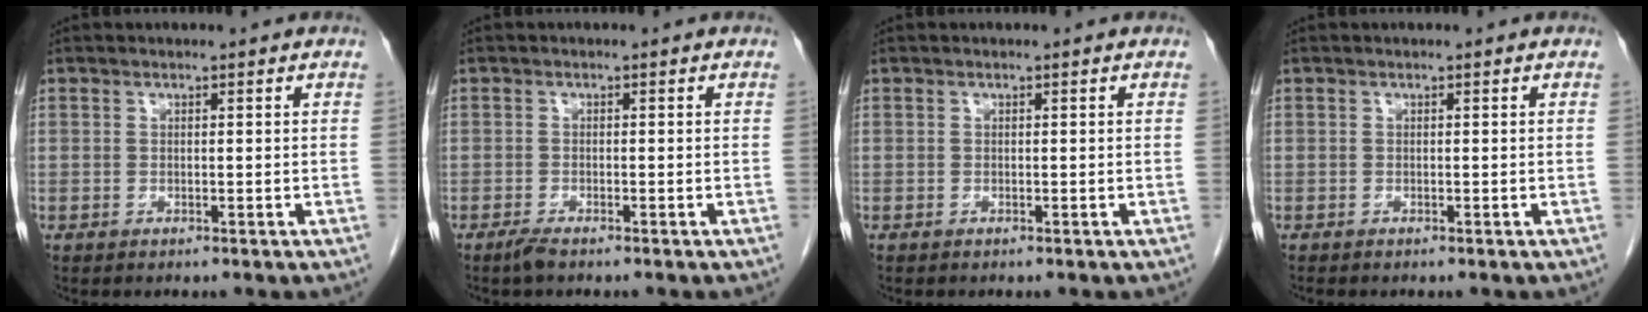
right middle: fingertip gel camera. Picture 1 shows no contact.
{"total": 1.5, "force": [-1.2, 0.1, 0.8], "torque": [-0.026, -0.005, -0.024]}
{"total": 0.0}
{"total": 0.0}